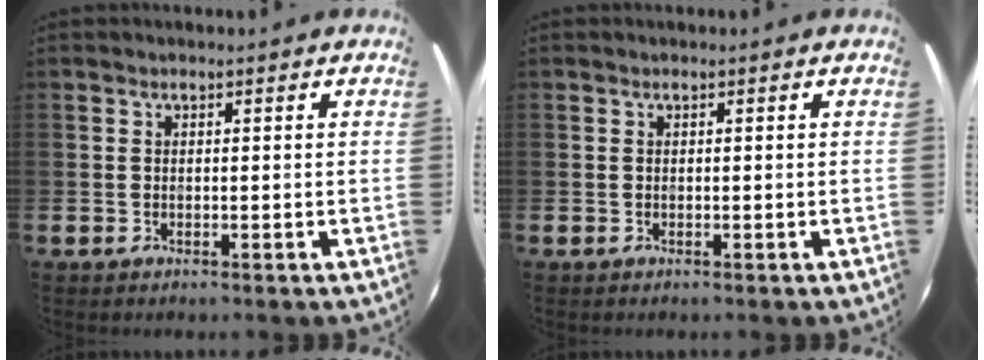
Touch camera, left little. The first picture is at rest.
{"total": 0.0}